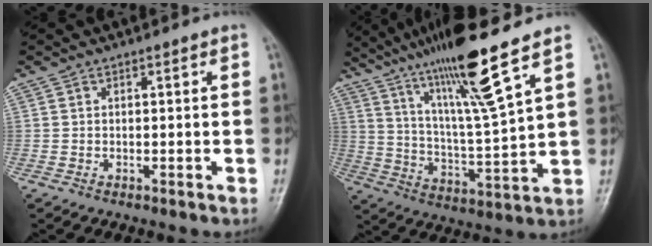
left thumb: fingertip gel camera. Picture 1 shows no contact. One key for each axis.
{"total": 16.9, "fx": 10.8, "fy": 0.4, "fz": 12.9, "tx": -0.223, "ty": -0.055, "tz": 0.194}